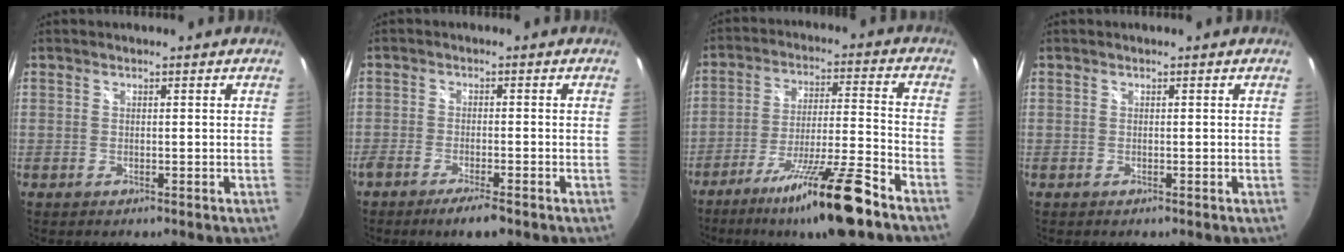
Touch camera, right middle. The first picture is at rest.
{"total": 5.1, "force": [-3.8, 0.6, 3.3], "torque": [-0.078, -0.010, -0.067]}
{"total": 15.6, "force": [-11.2, 0.1, 10.9], "torque": [-0.203, -0.019, -0.185]}
{"total": 0.0}